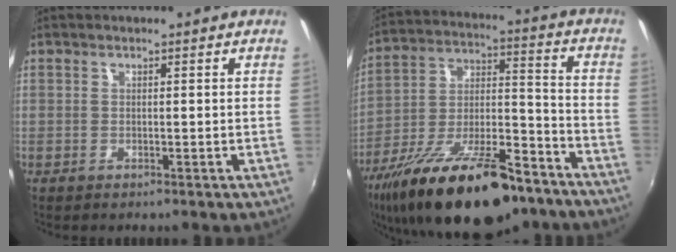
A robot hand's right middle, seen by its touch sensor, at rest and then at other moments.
{"total": 25.7, "force": [-17.2, 9.1, 16.8], "torque": [-0.302, -0.021, -0.267]}